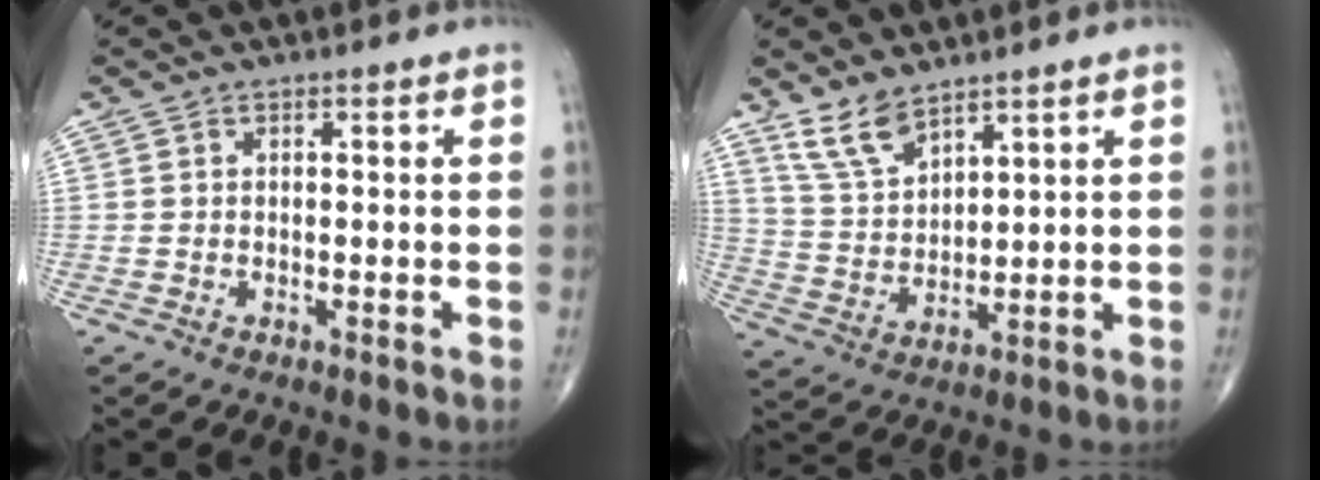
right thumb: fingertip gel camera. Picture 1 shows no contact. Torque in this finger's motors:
{"motor_torque": [0.27, 0.31, 0.74, 0.72, 0.05]}